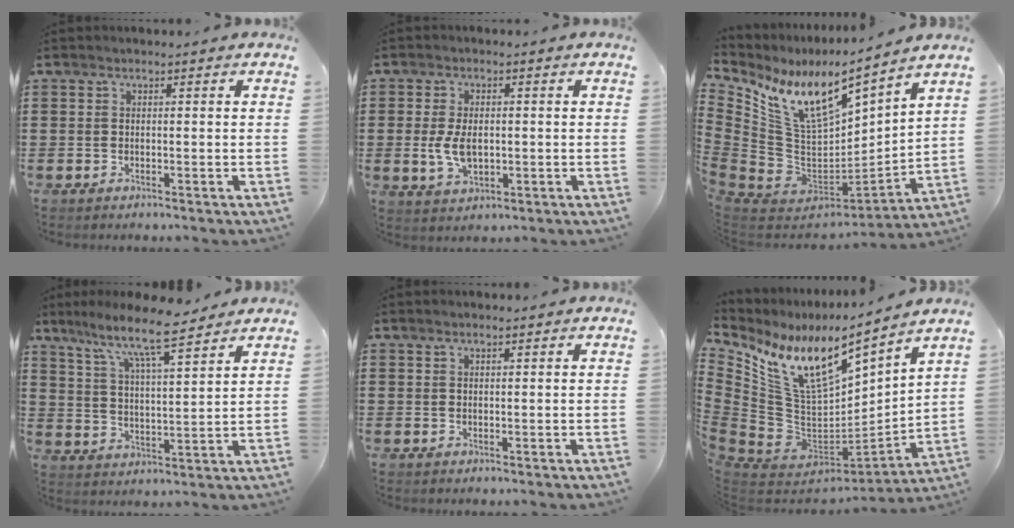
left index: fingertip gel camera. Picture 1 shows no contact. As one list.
[{"total": 5.1, "force": [-0.4, 2.9, 4.2], "torque": [-0.093, 0.001, -0.010]}, {"total": 12.2, "force": [7.7, 5.1, 8.0], "torque": [-0.187, -0.060, 0.133]}, {"total": 9.1, "force": [7.3, 1.2, 5.4], "torque": [-0.120, -0.035, 0.124]}, {"total": 0.7, "force": [0.6, 0.0, 0.5], "torque": [-0.008, -0.001, 0.011]}, {"total": 12.7, "force": [7.4, 5.6, 8.6], "torque": [-0.206, -0.062, 0.128]}]